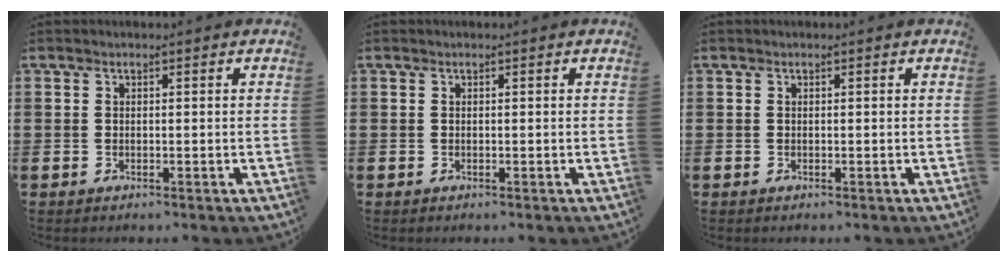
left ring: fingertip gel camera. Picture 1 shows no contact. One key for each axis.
{"total": 0.0}
{"total": 0.0}